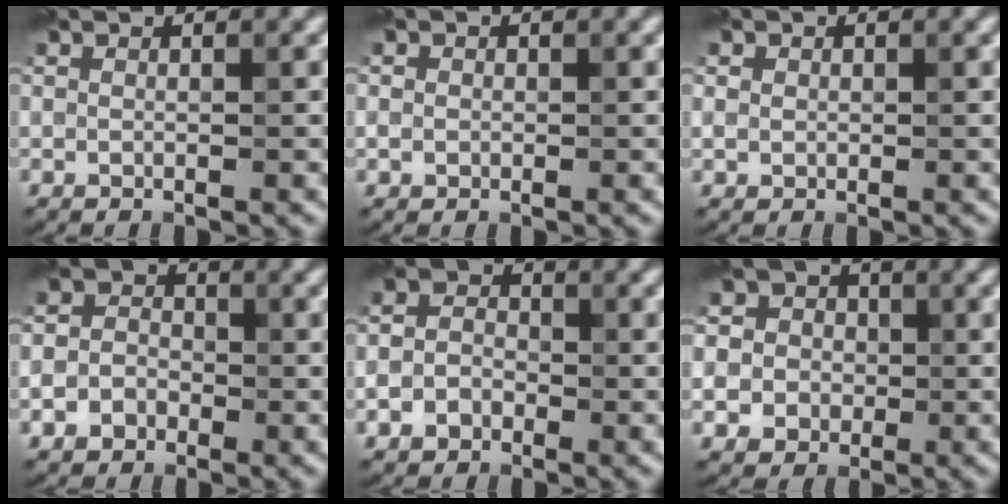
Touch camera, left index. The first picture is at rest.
{"total": 1.1, "force": [-0.1, 1.0, 0.3], "torque": [0.001, -0.003, -0.004]}
{"total": 1.1, "force": [0.2, 1.0, 0.3], "torque": [-0.001, -0.002, 0.003]}
{"total": 3.4, "force": [-1.0, 2.9, 1.4], "torque": [0.001, 0.002, -0.025]}
{"total": 2.9, "force": [-1.0, 2.3, 1.4], "torque": [-0.012, 0.002, -0.028]}
{"total": 10.4, "force": [0.6, 9.6, 3.8], "torque": [-0.087, 0.026, -0.024]}